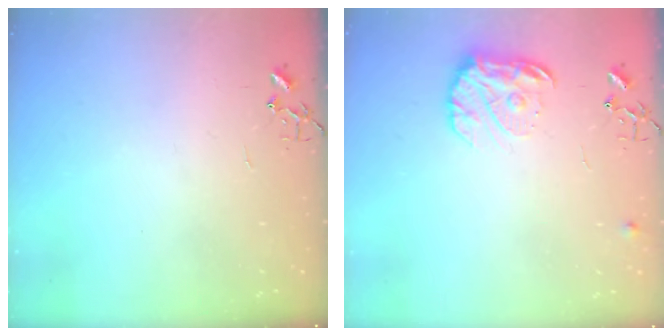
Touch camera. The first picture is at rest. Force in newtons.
{"total": 12.7, "press": 12.6, "slide": 0.7}